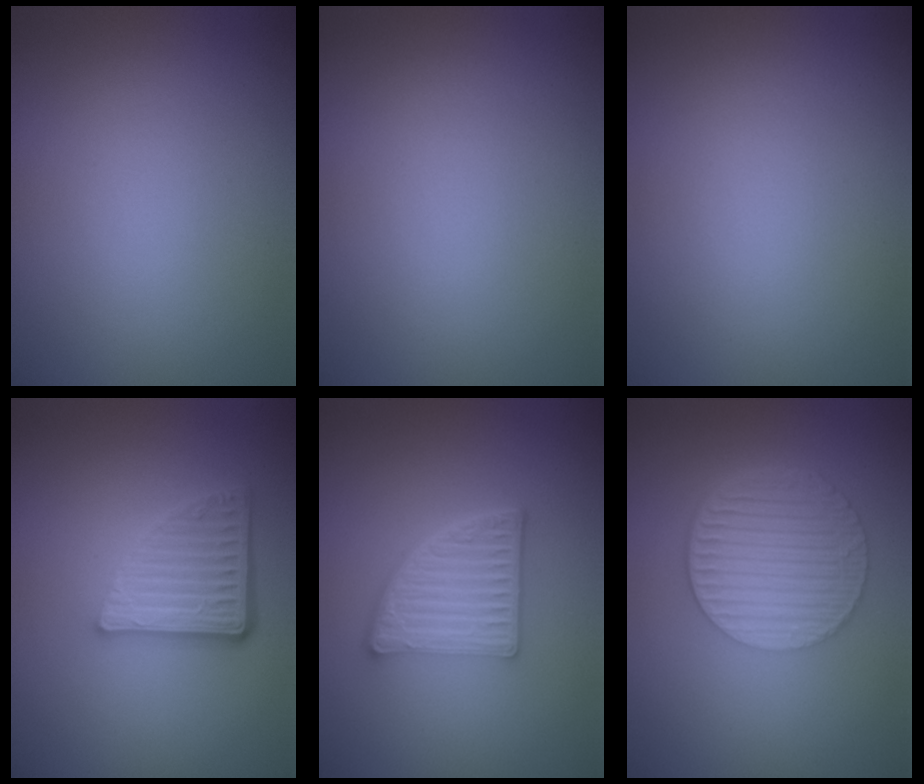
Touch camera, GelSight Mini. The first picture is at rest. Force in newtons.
{"total": 0.0}
{"total": 0.0}
{"total": 4.6, "press": 3.5, "slide": 3.0}
{"total": 5.4, "press": 3.9, "slide": 3.8}
{"total": 6.5, "press": 4.4, "slide": 4.8}